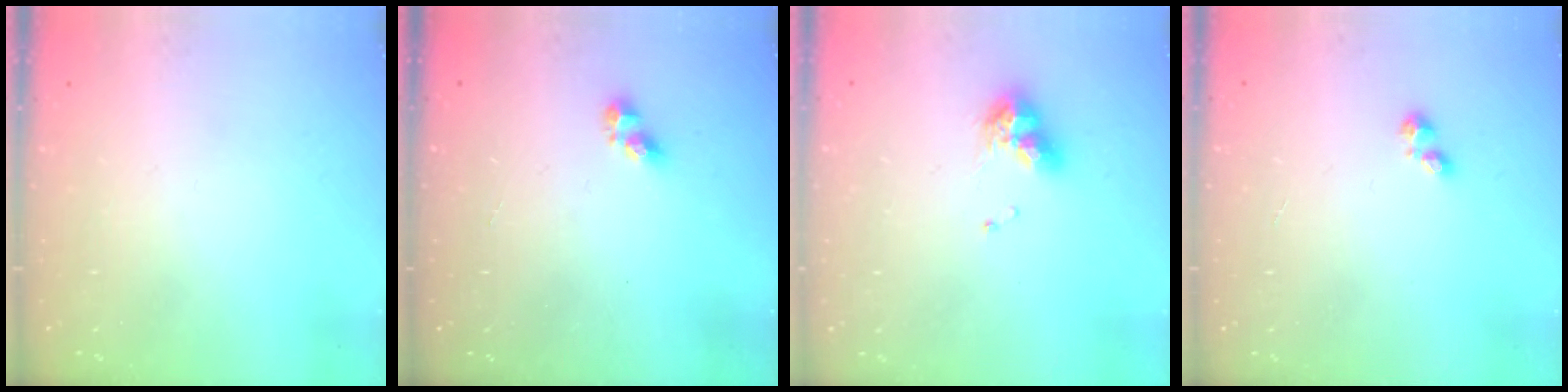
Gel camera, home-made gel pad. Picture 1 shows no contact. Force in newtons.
{"total": 4.6, "press": 4.6, "slide": 0.2}
{"total": 8.3, "press": 8.3, "slide": 0.8}
{"total": 2.0, "press": 2.0, "slide": 0.2}